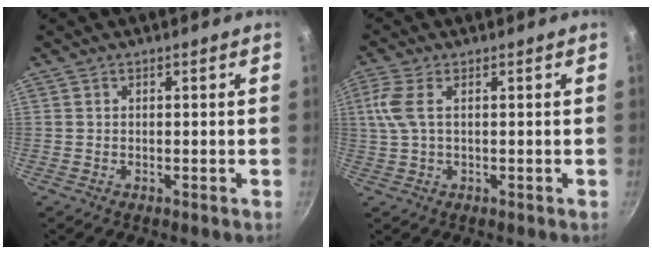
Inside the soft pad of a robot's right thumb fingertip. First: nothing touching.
{"total": 4.9, "force": [0.8, 1.9, 4.5], "torque": [-0.111, 0.007, 0.018]}